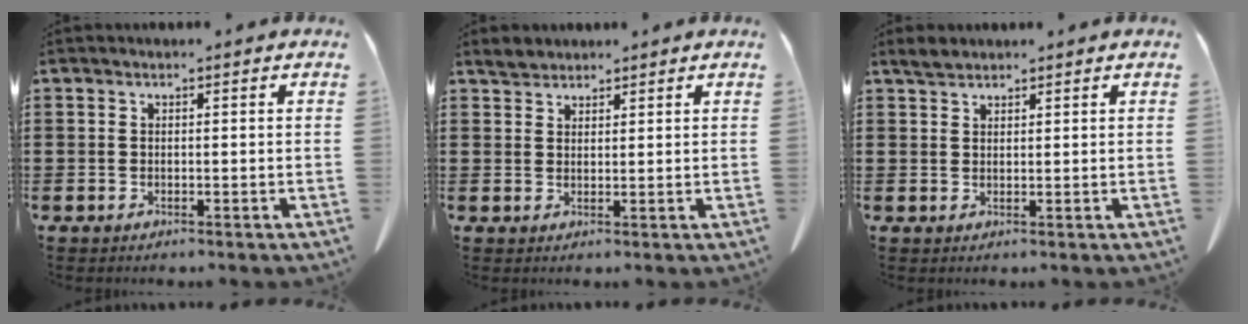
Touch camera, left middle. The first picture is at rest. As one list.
[{"total": 2.2, "force": [2.0, 0.7, 0.4], "torque": [-0.013, 0.005, 0.040]}, {"total": 2.0, "force": [1.8, 0.6, 0.7], "torque": [-0.018, 0.005, 0.035]}]